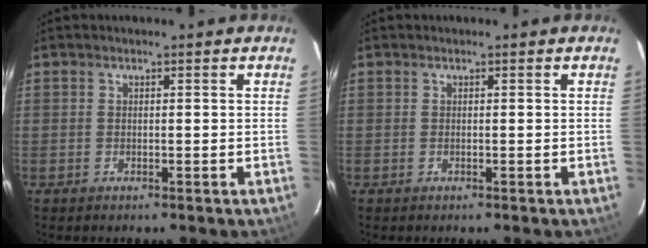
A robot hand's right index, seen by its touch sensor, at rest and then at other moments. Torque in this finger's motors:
{"motor_torque": [0.00, 0.00, 0.00, 0.00]}